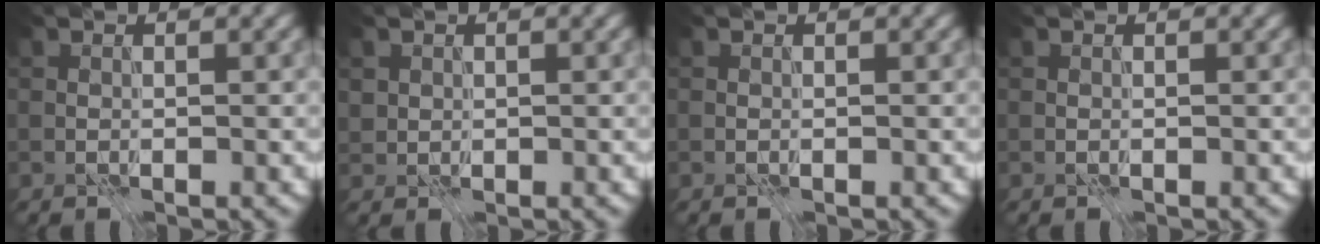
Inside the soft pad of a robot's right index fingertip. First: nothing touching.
{"total": 1.1, "force": [0.2, 1.1, 0.2], "torque": [-0.010, -0.005, 0.006]}
{"total": 0.0}
{"total": 0.0}